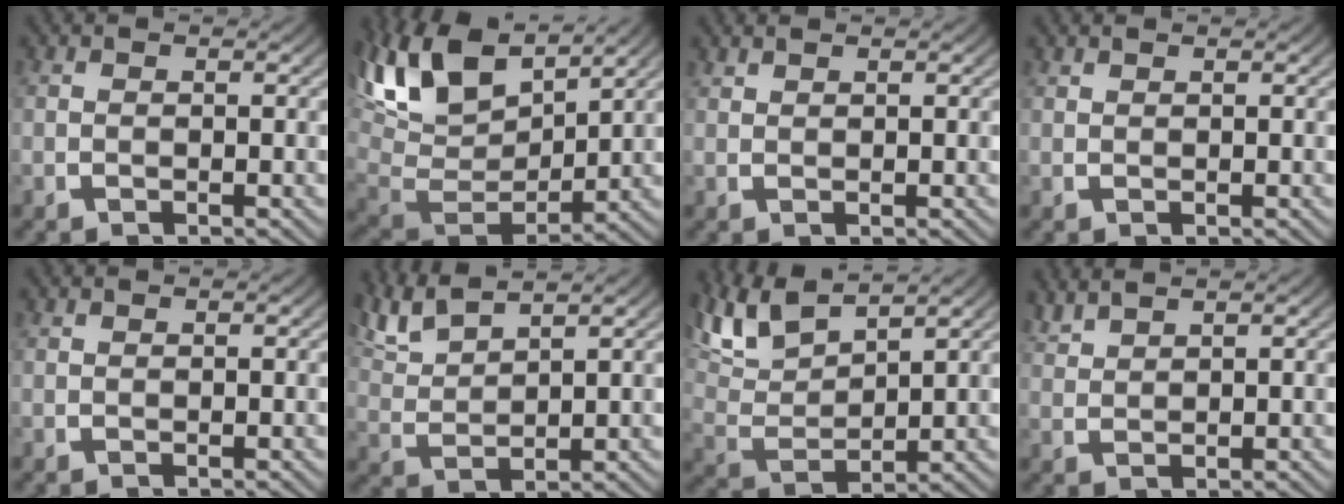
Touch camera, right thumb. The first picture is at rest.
{"total": 10.9, "force": [3.6, 6.5, 7.9], "torque": [-0.180, -0.015, 0.069]}
{"total": 0.9, "force": [0.9, 0.0, -0.1], "torque": [0.003, 0.001, 0.022]}
{"total": 0.6, "force": [0.6, -0.1, -0.1], "torque": [0.003, 0.000, 0.015]}
{"total": 0.0}
{"total": 4.5, "force": [3.8, 1.5, 2.0], "torque": [-0.051, 0.005, 0.079]}
{"total": 6.8, "force": [4.0, 3.5, 4.2], "torque": [-0.101, -0.001, 0.079]}
{"total": 2.5, "force": [2.4, 0.2, 0.5], "torque": [-0.008, 0.008, 0.051]}